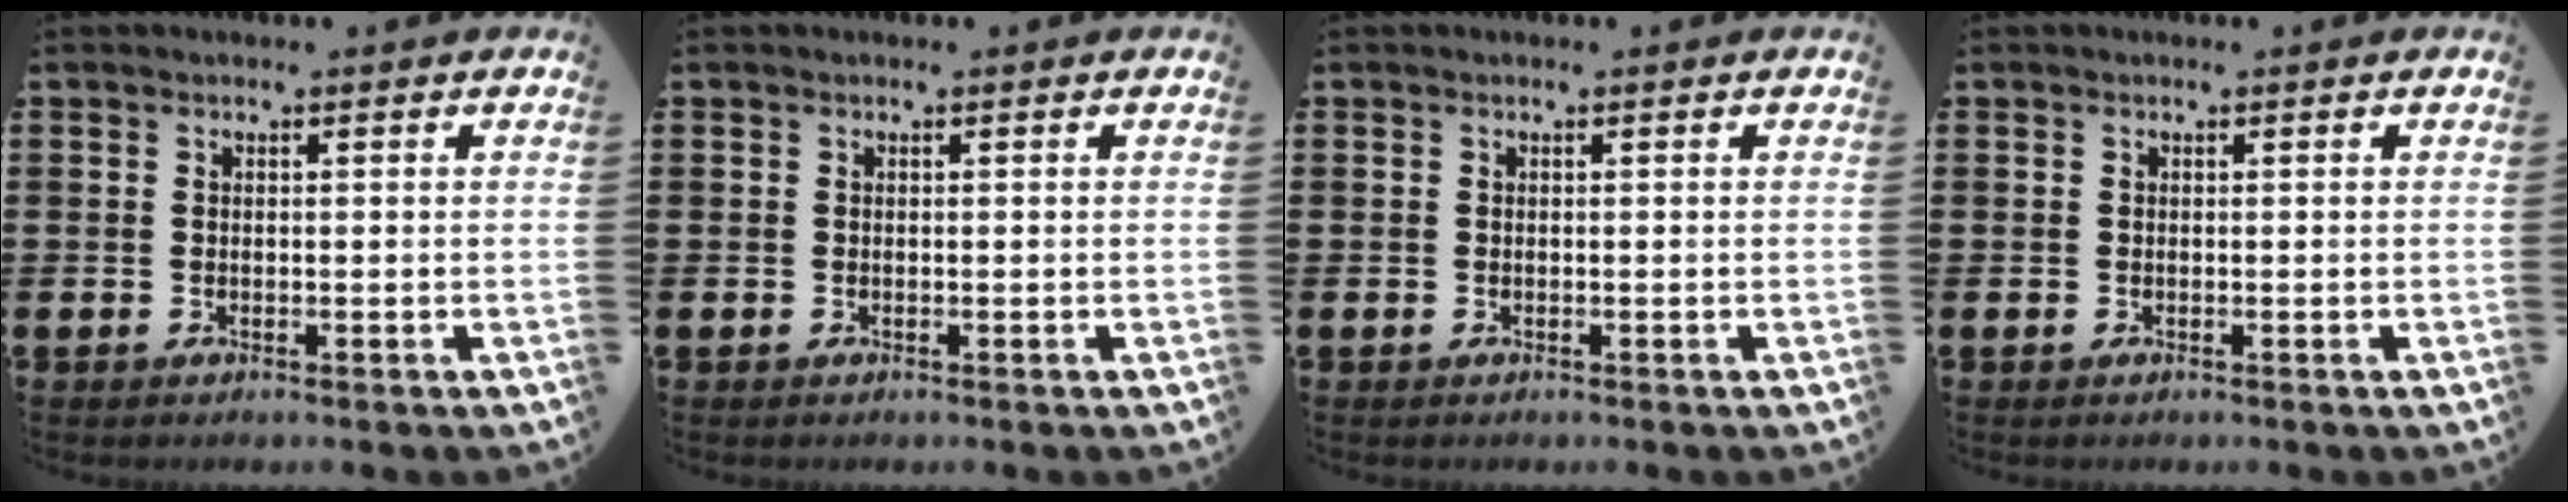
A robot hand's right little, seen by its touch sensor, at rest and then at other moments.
{"total": 0.0}
{"total": 0.0}
{"total": 0.0}